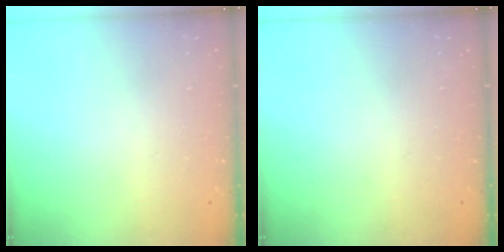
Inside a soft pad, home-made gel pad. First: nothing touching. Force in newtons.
{"total": 0.0}